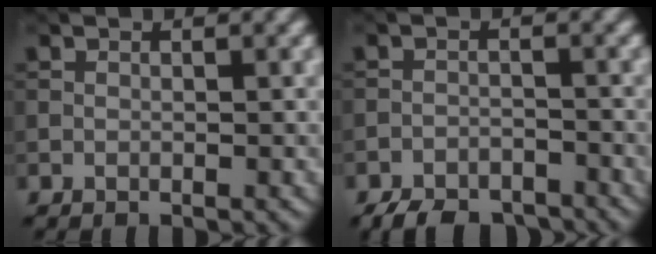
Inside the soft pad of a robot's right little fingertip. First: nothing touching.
{"total": 5.3, "force": [-4.6, 2.0, 1.6], "torque": [-0.021, -0.011, -0.080]}